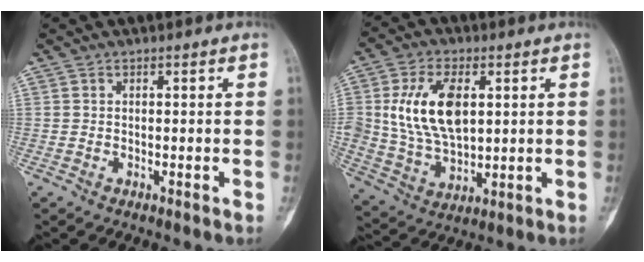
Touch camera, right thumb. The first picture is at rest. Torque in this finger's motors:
{"motor_torque": [0.92, 1.77, 0.16, 0.12, 0.17]}